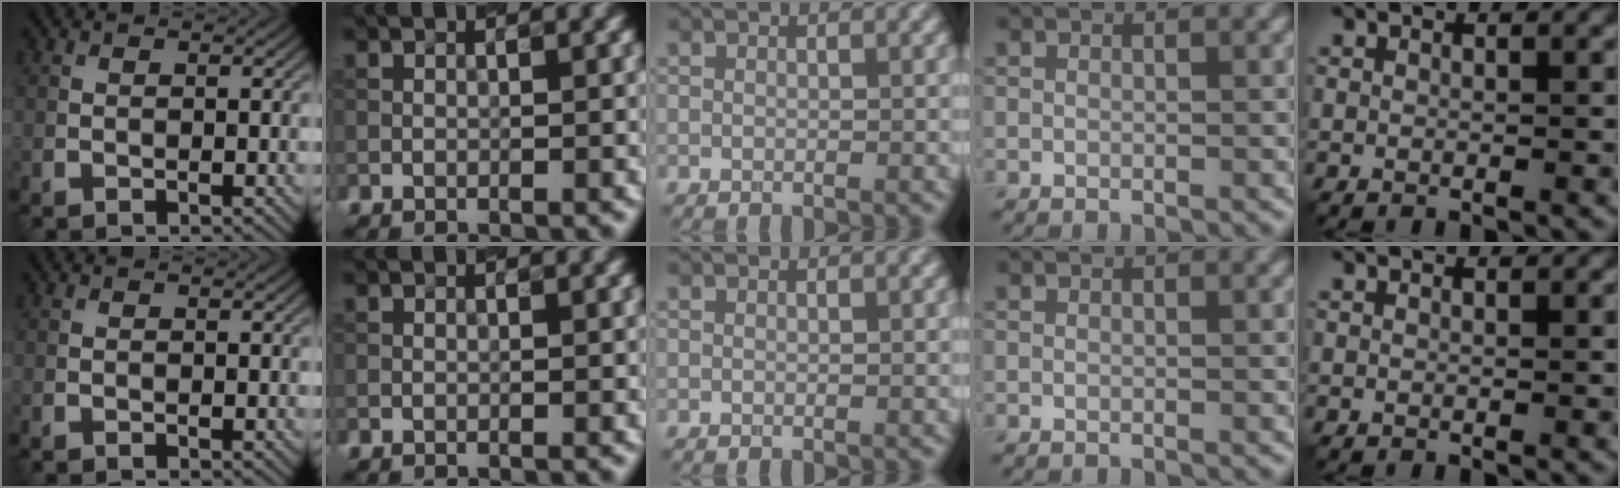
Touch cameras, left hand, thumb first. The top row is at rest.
{}